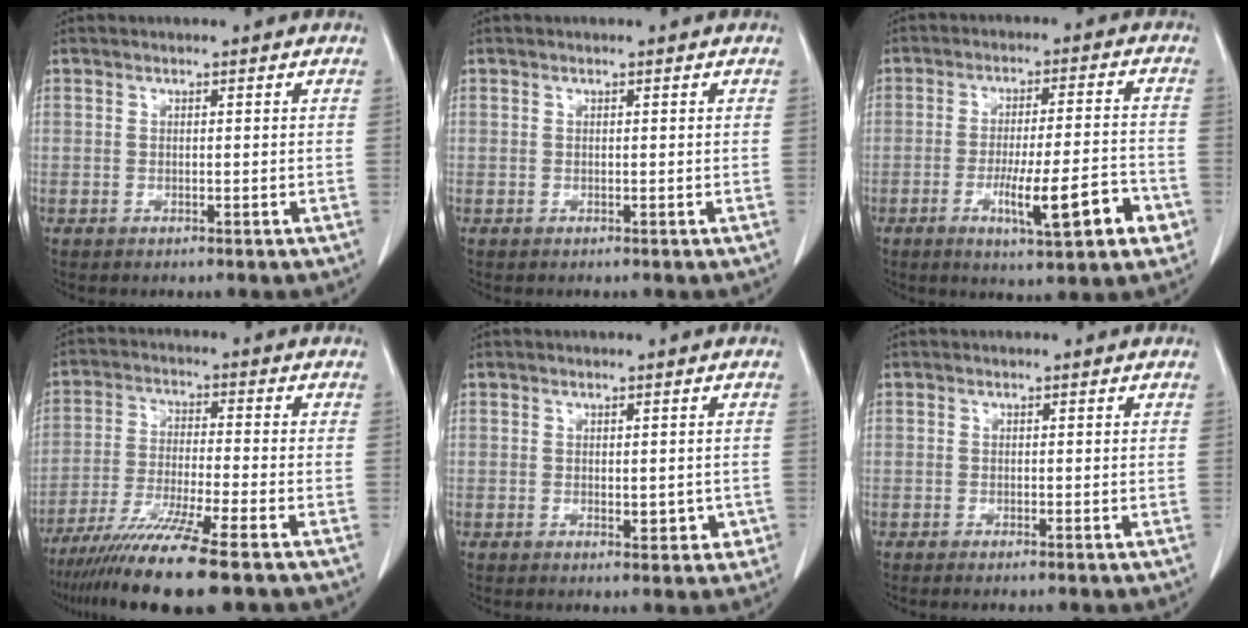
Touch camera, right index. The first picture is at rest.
{"total": 0.0}
{"total": 11.7, "force": [-4.7, 1.6, 10.6], "torque": [-0.163, 0.001, -0.067]}
{"total": 12.2, "force": [-9.0, -0.9, 8.2], "torque": [-0.149, -0.037, -0.152]}
{"total": 3.3, "force": [-0.7, 1.9, 2.6], "torque": [-0.025, 0.001, -0.002]}
{"total": 0.6, "force": [-0.5, -0.1, 0.4], "torque": [-0.011, -0.001, -0.009]}